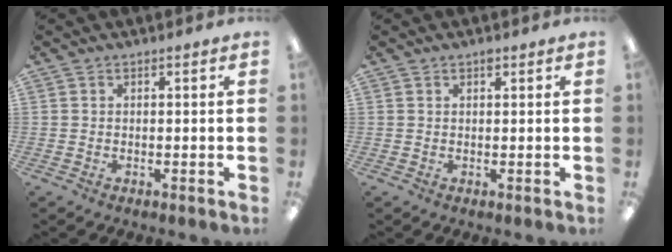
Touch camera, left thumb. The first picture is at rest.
{"total": 1.0, "force": [0.8, 0.3, 0.5], "torque": [-0.004, -0.002, 0.012]}